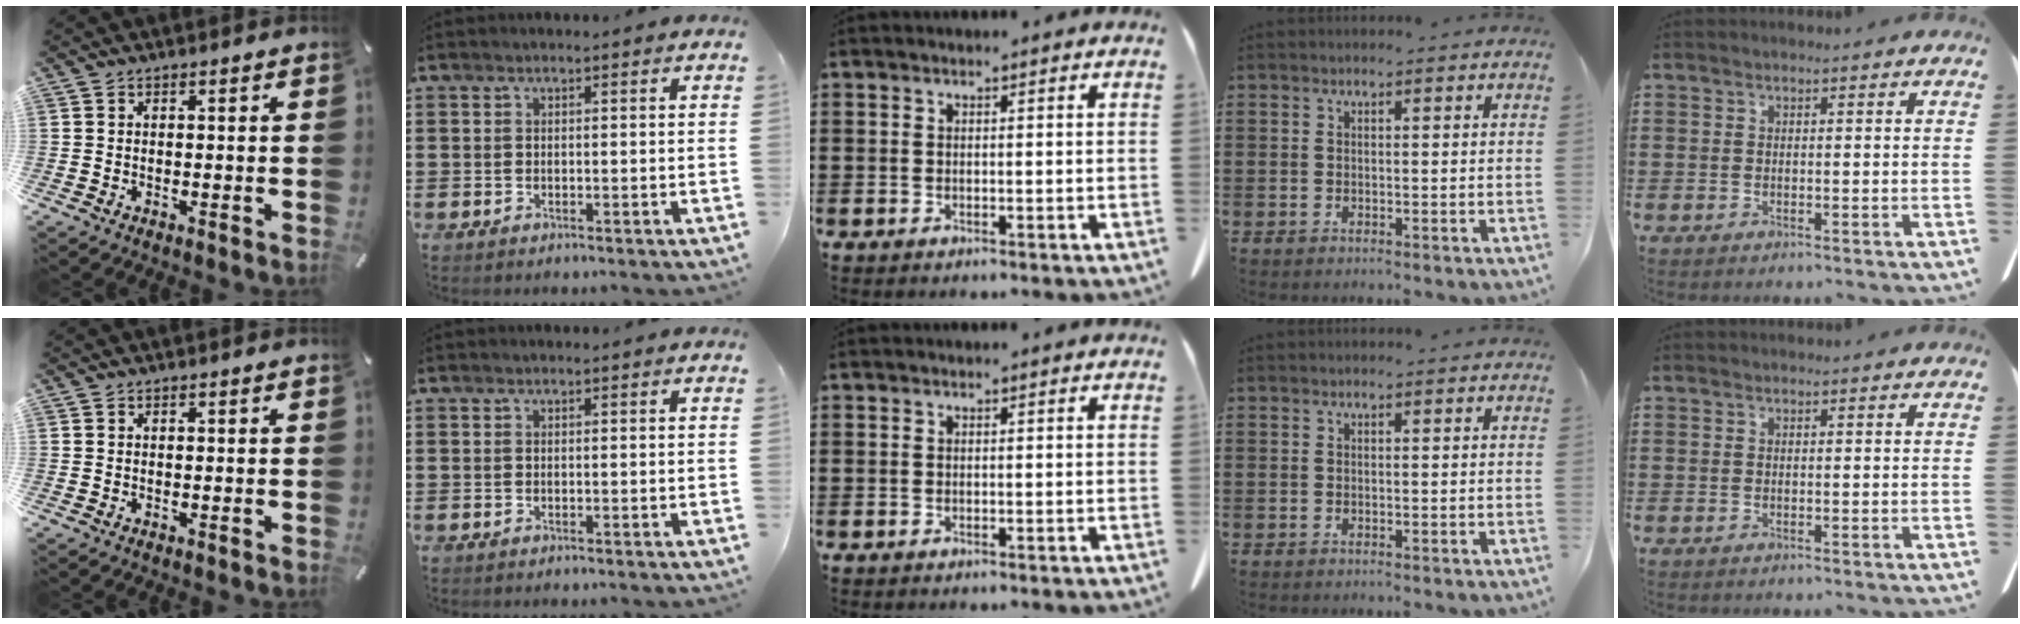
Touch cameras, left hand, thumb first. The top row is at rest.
{}